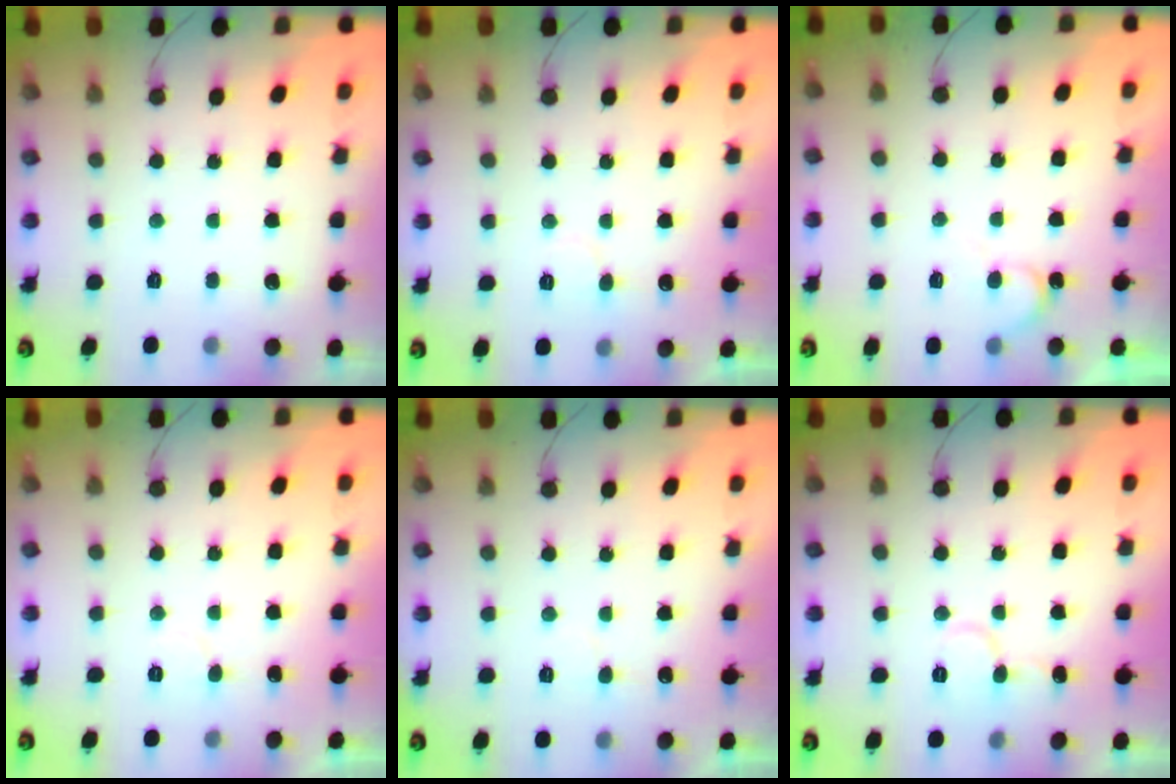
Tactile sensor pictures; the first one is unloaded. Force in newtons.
{"total": 5.4, "press": 5.4, "slide": 0.5}
{"total": 5.9, "press": 5.9, "slide": 0.5}
{"total": 4.8, "press": 4.8, "slide": 0.4}
{"total": 5.2, "press": 5.1, "slide": 0.4}
{"total": 7.6, "press": 7.6, "slide": 0.8}